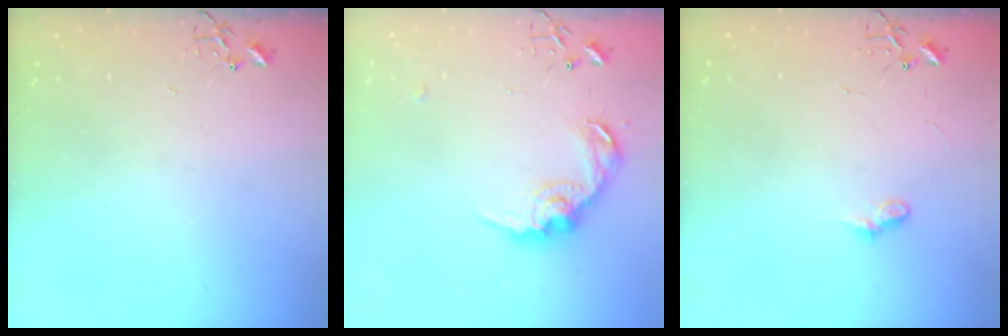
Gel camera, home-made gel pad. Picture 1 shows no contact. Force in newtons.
{"total": 13.9, "press": 13.9, "slide": 0.8}
{"total": 6.1, "press": 6.1, "slide": 0.6}